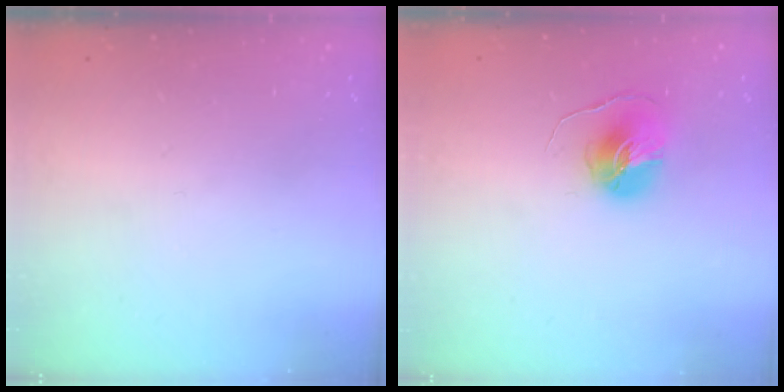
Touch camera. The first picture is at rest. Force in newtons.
{"total": 7.8, "press": 7.8, "slide": 0.1}